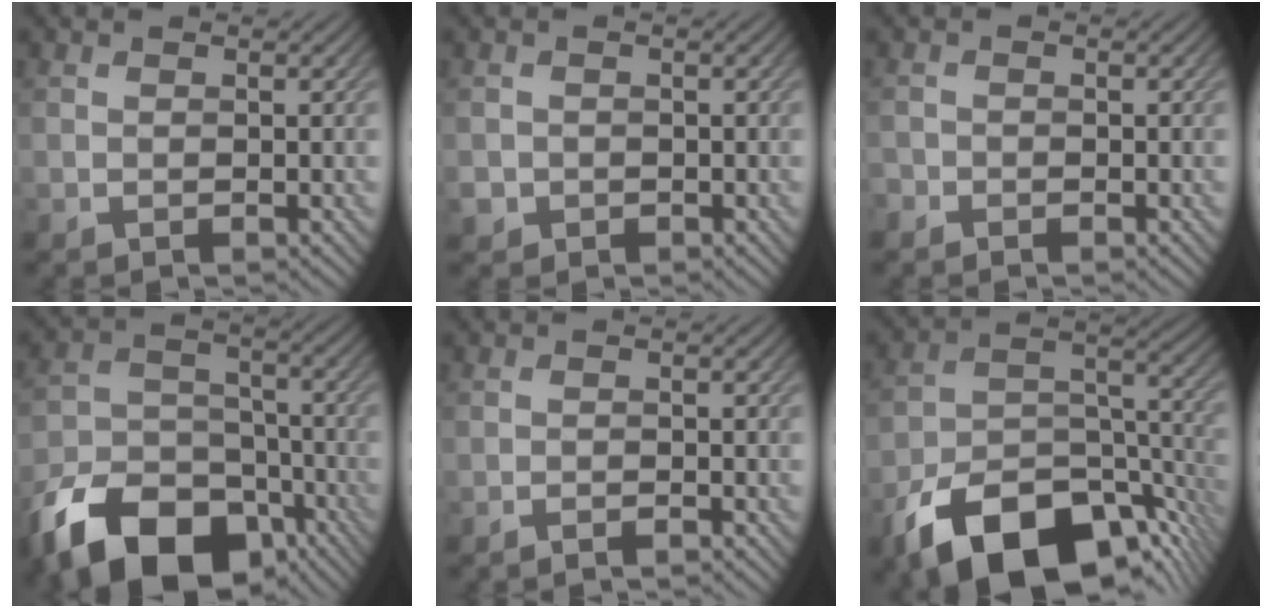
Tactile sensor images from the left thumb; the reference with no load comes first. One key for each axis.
{"total": 2.0, "fx": -1.0, "fy": 1.7, "fz": 0.4, "tx": -0.007, "ty": -0.009, "tz": -0.022}
{"total": 1.2, "fx": -1.0, "fy": 0.7, "fz": 0.0, "tx": 0.001, "ty": 0.000, "tz": -0.023}
{"total": 16.3, "fx": -10.3, "fy": 9.6, "fz": 8.1, "tx": -0.194, "ty": -0.041, "tz": -0.177}
{"total": 1.1, "fx": -1.0, "fy": 0.0, "fz": 0.5, "tx": -0.008, "ty": 0.001, "tz": -0.019}
{"total": 16.3, "fx": -10.6, "fy": 7.8, "fz": 9.6, "tx": -0.185, "ty": -0.029, "tz": -0.182}